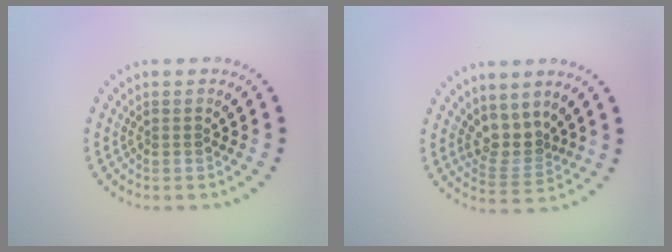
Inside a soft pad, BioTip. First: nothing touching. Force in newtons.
{"total": 2.9, "press": 2.1, "slide": 2.0}